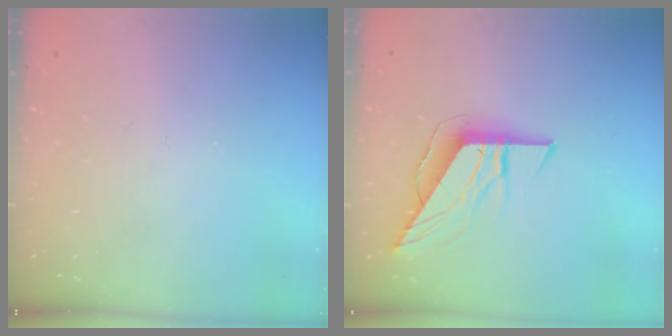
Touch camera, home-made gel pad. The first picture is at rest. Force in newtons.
{"total": 8.7, "press": 8.7, "slide": 0.7}